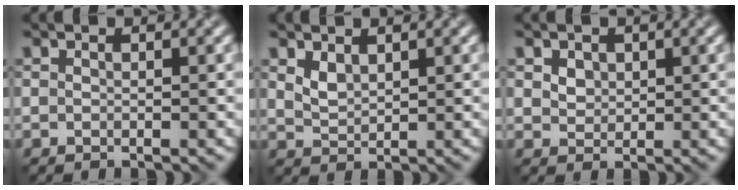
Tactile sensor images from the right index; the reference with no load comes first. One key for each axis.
{"total": 1.7, "fx": 1.1, "fy": 0.9, "fz": 0.9, "tx": -0.021, "ty": -0.003, "tz": 0.029}
{"total": 2.3, "fx": 1.1, "fy": 1.7, "fz": 1.0, "tx": -0.024, "ty": 0.007, "tz": 0.025}